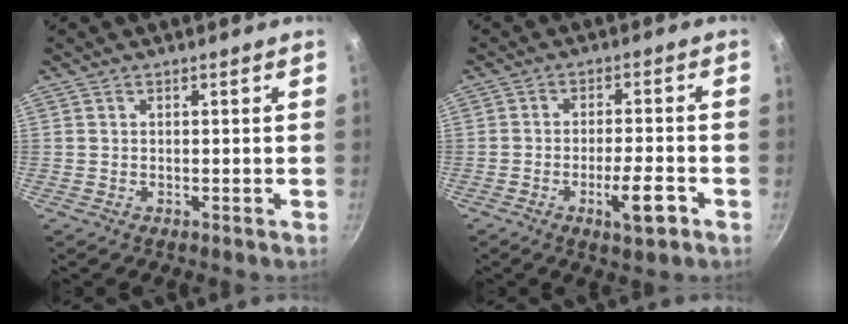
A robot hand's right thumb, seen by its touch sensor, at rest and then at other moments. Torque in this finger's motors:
{"motor_torque": [-0.09, 0.16, 0.06, 0.16, 0.02]}